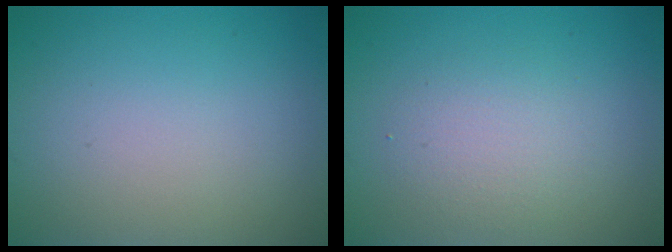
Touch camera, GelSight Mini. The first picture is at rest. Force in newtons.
{"total": 2.6, "press": 2.6, "slide": 0.1}